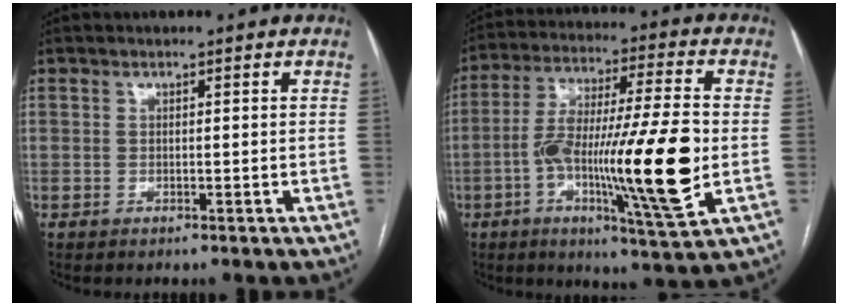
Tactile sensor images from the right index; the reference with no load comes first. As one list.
[{"total": 19.2, "force": [-3.5, 1.4, 18.9], "torque": [-0.318, -0.004, -0.057]}]